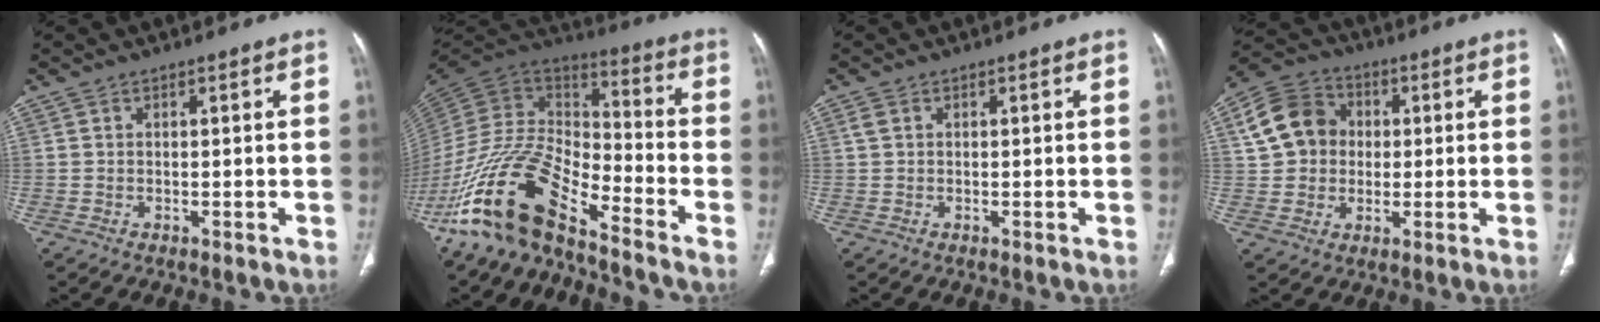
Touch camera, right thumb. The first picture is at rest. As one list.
[{"total": 18.2, "force": [-13.3, 6.3, 10.8], "torque": [-0.193, 0.089, -0.260]}, {"total": 1.3, "force": [0.5, 0.9, 0.8], "torque": [-0.020, 0.006, 0.013]}, {"total": 11.4, "force": [1.7, 9.9, 5.5], "torque": [-0.078, 0.018, 0.021]}]